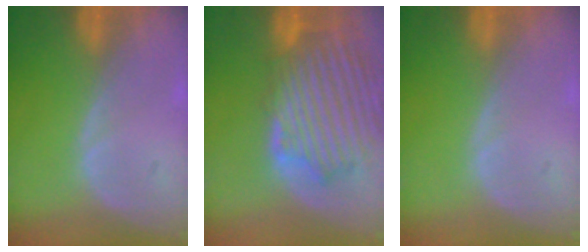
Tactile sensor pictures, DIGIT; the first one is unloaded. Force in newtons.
{"total": 13.5, "press": 11.7, "slide": 6.8}
{"total": 0.0}